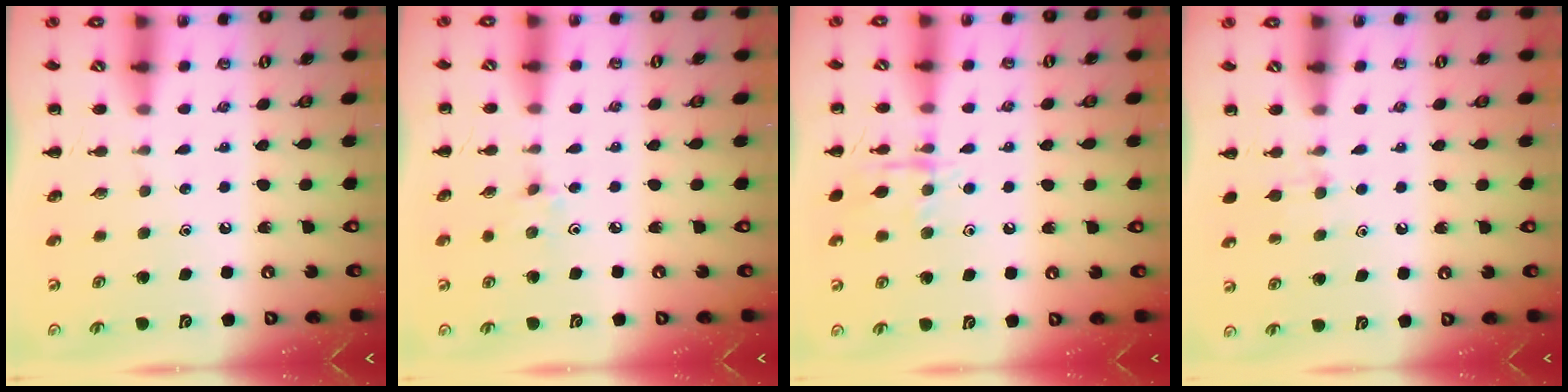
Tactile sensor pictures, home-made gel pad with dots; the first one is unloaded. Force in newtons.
{"total": 1.7, "press": 1.6, "slide": 0.6}
{"total": 9.7, "press": 9.7, "slide": 0.7}
{"total": 5.7, "press": 5.5, "slide": 1.8}